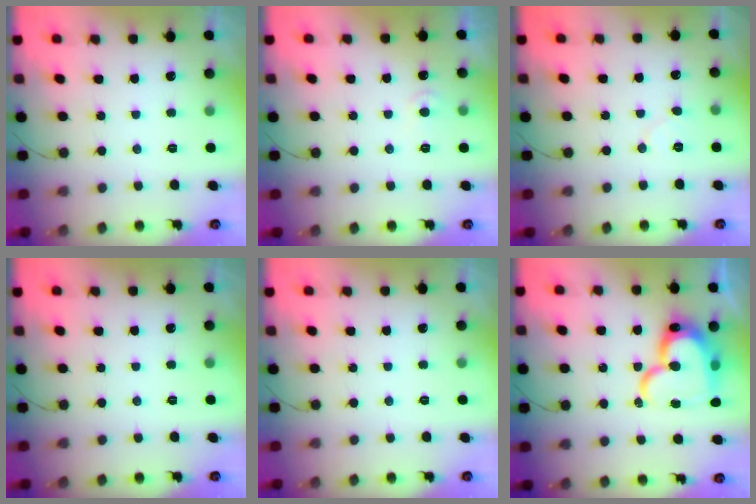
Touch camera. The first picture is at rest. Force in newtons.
{"total": 3.6, "press": 3.6, "slide": 0.4}
{"total": 5.1, "press": 5.1, "slide": 0.5}
{"total": 0.0}
{"total": 0.0}
{"total": 21.8, "press": 21.7, "slide": 2.2}